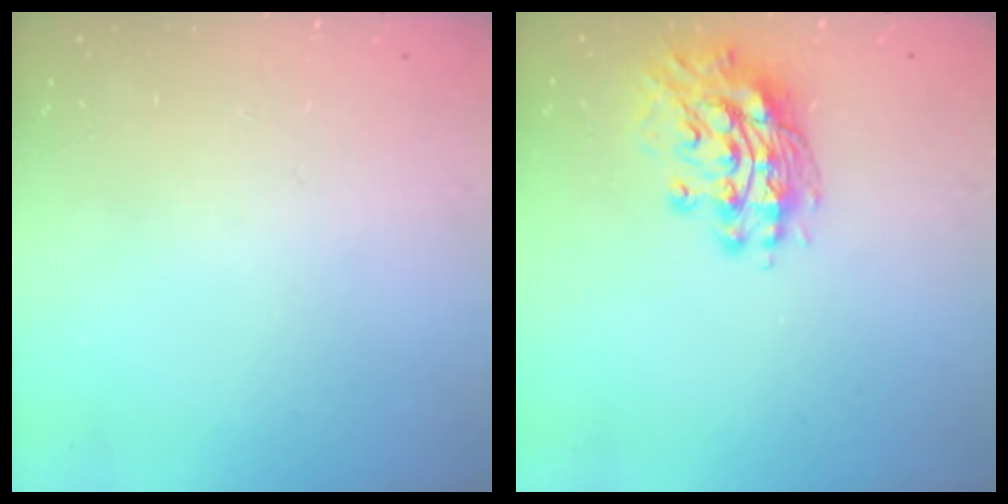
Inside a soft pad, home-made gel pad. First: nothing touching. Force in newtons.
{"total": 13.6, "press": 13.5, "slide": 1.1}